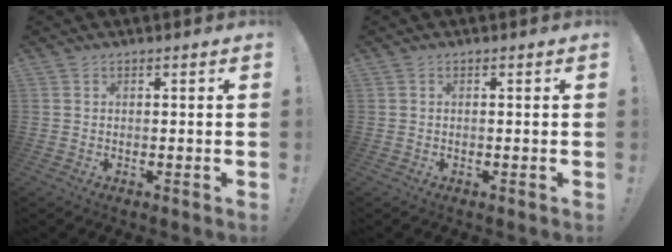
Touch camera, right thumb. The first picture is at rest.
{"total": 0.0}